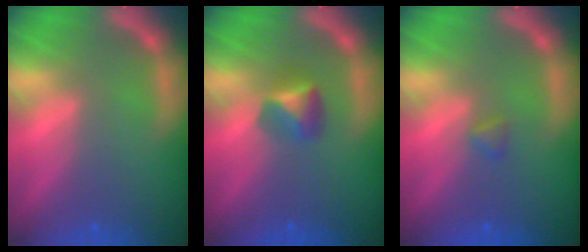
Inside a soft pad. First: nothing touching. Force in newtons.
{"total": 2.4}
{"total": 0.9}